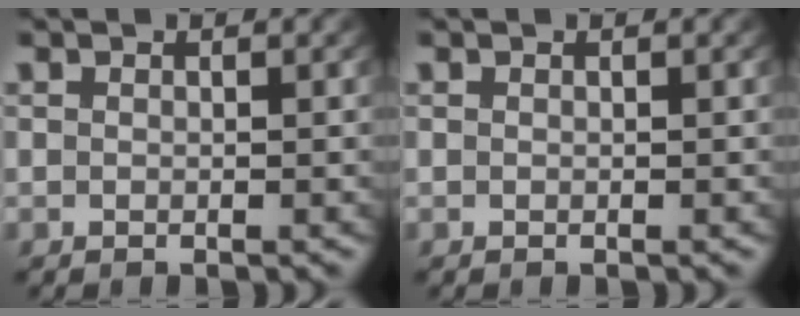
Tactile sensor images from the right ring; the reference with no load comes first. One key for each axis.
{"total": 0.0}